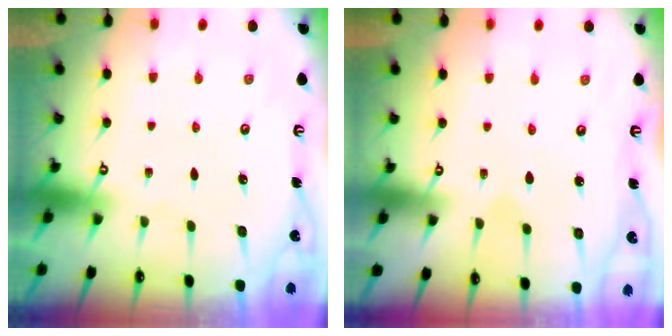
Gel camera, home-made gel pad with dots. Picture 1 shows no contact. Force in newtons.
{"total": 1.6, "press": 1.6, "slide": 0.1}